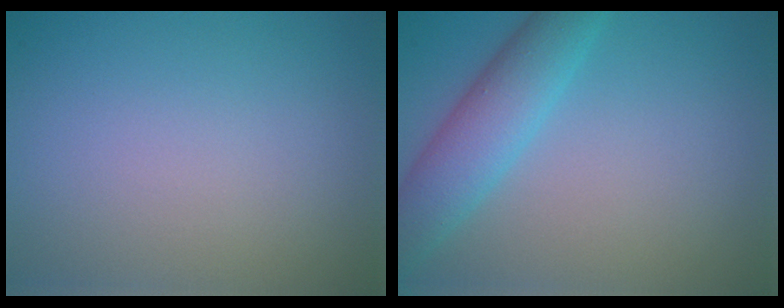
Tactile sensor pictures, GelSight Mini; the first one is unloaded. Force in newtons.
{"total": 4.8, "press": 4.8, "slide": 0.2}